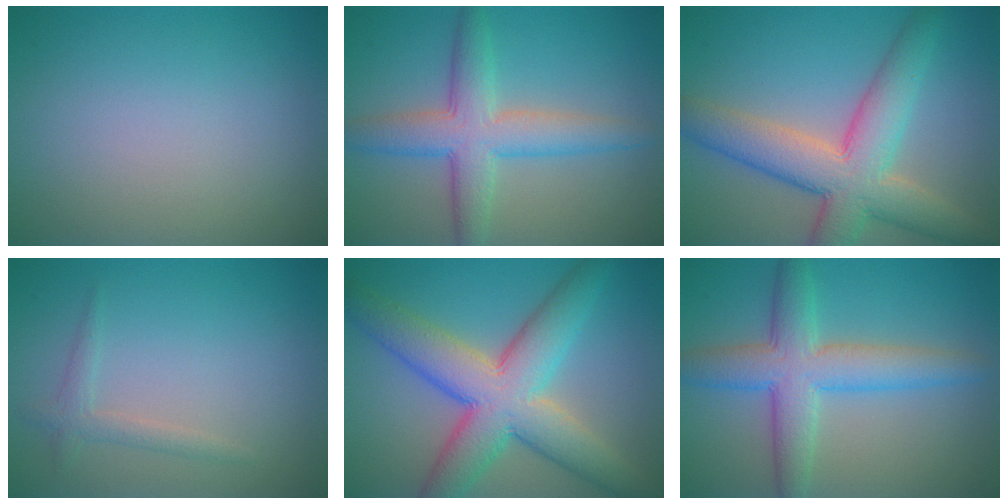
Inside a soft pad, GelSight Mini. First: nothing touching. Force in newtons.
{"total": 5.7, "press": 5.7, "slide": 0.2}
{"total": 8.3, "press": 8.3, "slide": 0.5}
{"total": 1.5, "press": 1.5, "slide": 0.0}
{"total": 9.7, "press": 9.7, "slide": 0.3}
{"total": 6.1, "press": 6.1, "slide": 0.1}